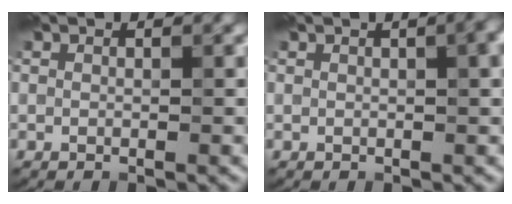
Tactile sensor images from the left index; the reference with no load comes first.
{"total": 3.8, "force": [1.1, 1.5, 3.3], "torque": [-0.020, 0.017, 0.006]}